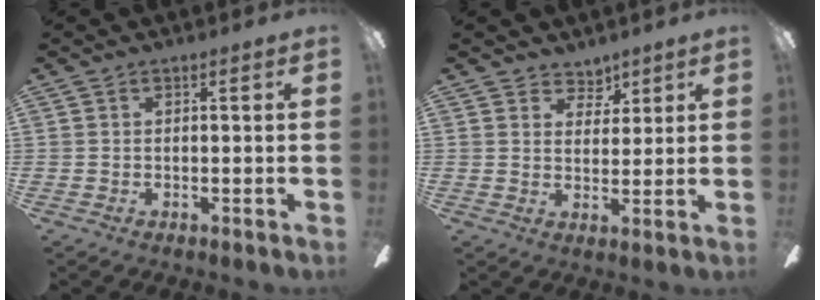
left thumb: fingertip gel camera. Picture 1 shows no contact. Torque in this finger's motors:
{"motor_torque": [0.30, -0.20, -0.33, -0.05, -0.05]}